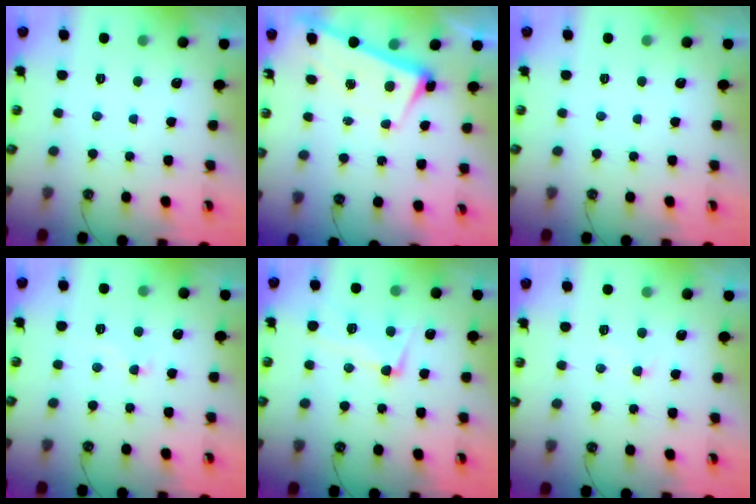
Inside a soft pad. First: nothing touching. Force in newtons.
{"total": 2.7, "press": 2.7, "slide": 0.6}
{"total": 0.0}
{"total": 2.7, "press": 2.6, "slide": 0.9}
{"total": 4.5, "press": 4.3, "slide": 1.3}
{"total": 1.6, "press": 1.5, "slide": 0.5}